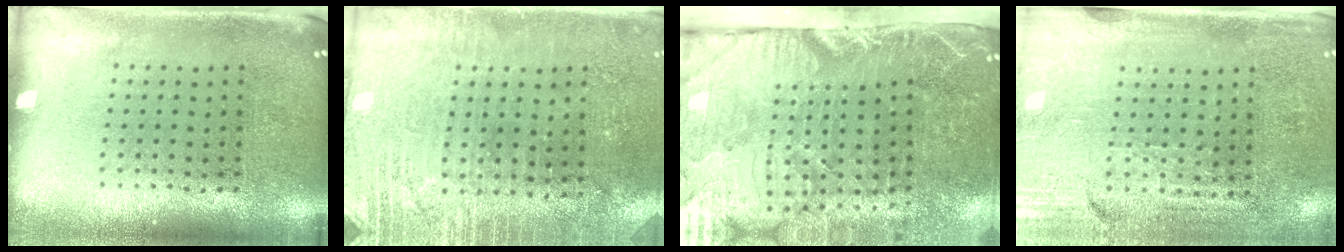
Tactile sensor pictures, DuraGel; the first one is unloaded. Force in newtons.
{"total": 2.9, "press": 2.8, "slide": 0.6}
{"total": 5.2, "press": 4.4, "slide": 2.8}
{"total": 3.4, "press": 3.1, "slide": 1.4}